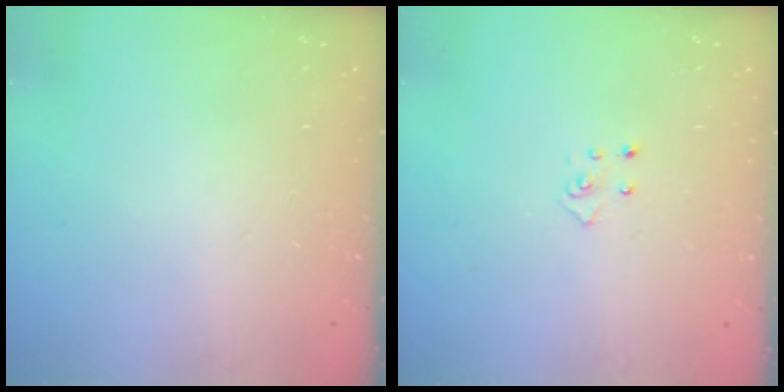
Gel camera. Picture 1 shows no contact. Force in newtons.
{"total": 3.9, "press": 3.9, "slide": 0.3}